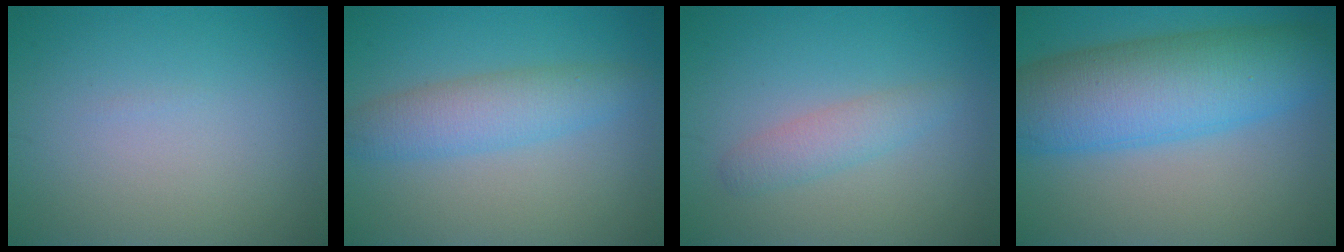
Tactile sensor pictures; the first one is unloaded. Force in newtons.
{"total": 4.0, "press": 4.0, "slide": 0.1}
{"total": 2.2, "press": 2.2, "slide": 0.1}
{"total": 10.3, "press": 10.3, "slide": 0.1}